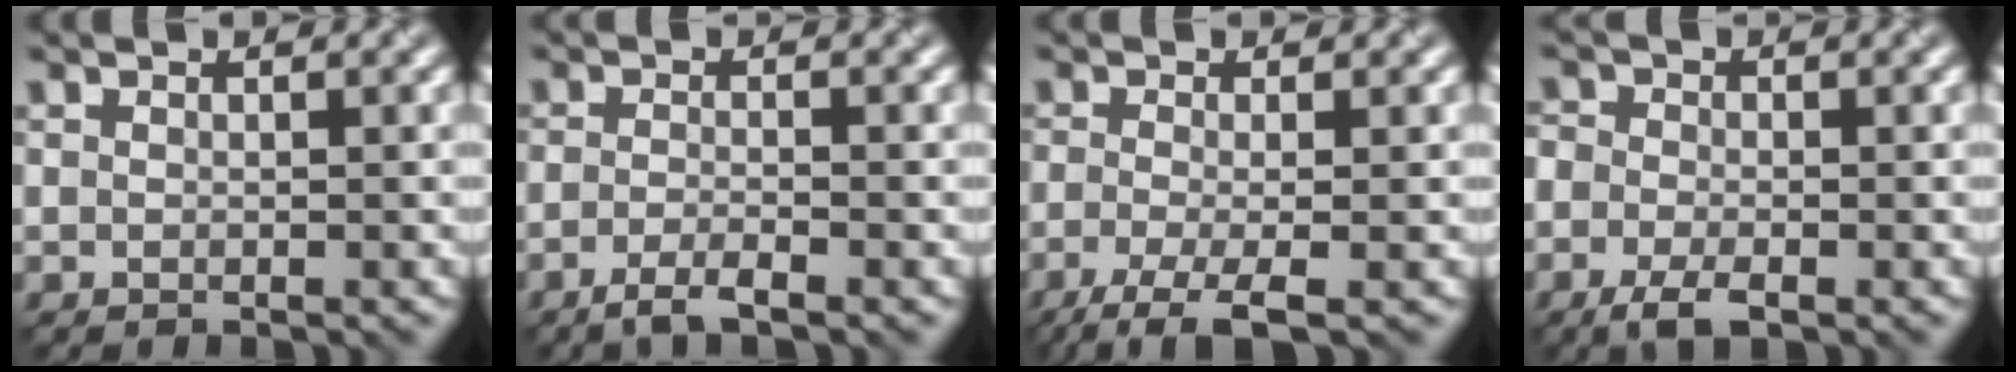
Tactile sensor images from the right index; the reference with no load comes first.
{"total": 2.4, "force": [-1.5, 0.5, 1.8], "torque": [-0.032, -0.001, -0.036]}
{"total": 4.5, "force": [-2.4, 1.1, 3.6], "torque": [-0.067, -0.007, -0.054]}
{"total": 3.1, "force": [-1.7, 1.7, 2.0], "torque": [-0.045, -0.004, -0.041]}